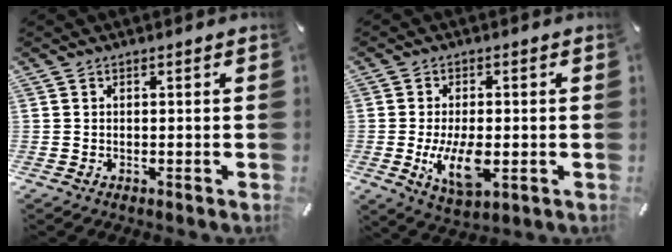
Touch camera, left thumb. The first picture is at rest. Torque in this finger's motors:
{"motor_torque": [0.24, 1.32, 0.22, 0.09, 0.26]}